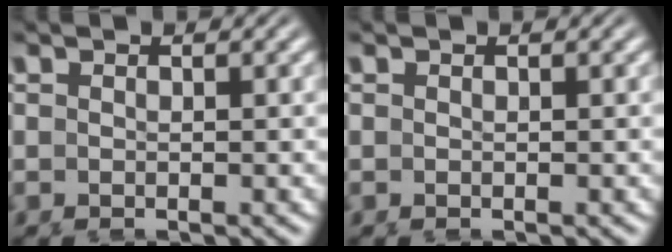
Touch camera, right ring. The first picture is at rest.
{"total": 0.0}